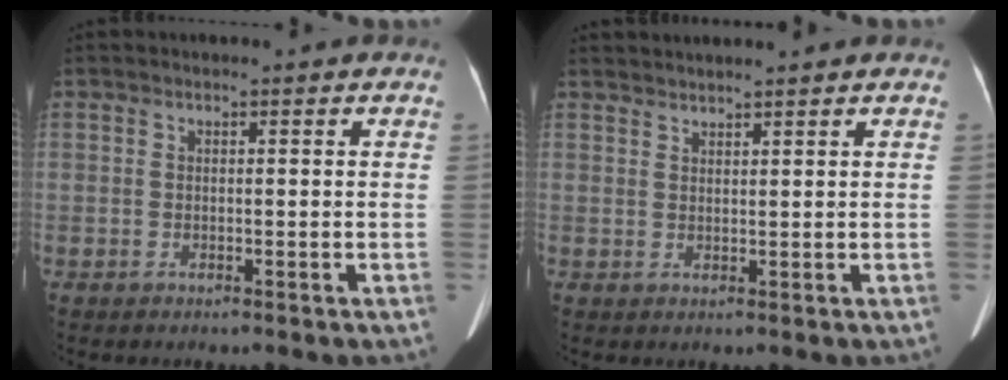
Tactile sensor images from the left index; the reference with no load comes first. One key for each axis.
{"total": 3.4, "fx": 3.3, "fy": -0.1, "fz": 0.8, "tx": -0.011, "ty": 0.025, "tz": 0.053}